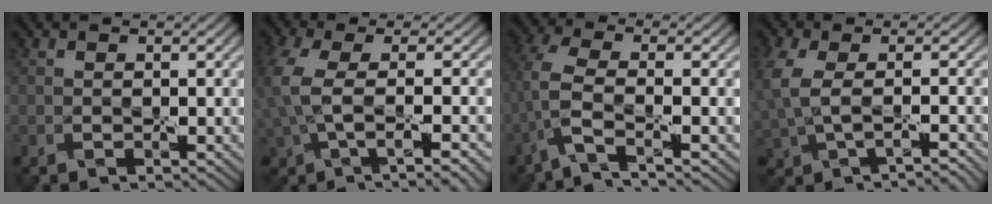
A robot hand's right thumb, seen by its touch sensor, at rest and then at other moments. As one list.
[{"total": 6.7, "force": [-0.9, 2.3, 6.2], "torque": [-0.149, -0.010, -0.014]}, {"total": 4.3, "force": [-2.5, 0.3, 3.5], "torque": [-0.088, 0.010, -0.071]}, {"total": 3.9, "force": [-0.3, 1.7, 3.6], "torque": [-0.101, -0.007, -0.005]}]